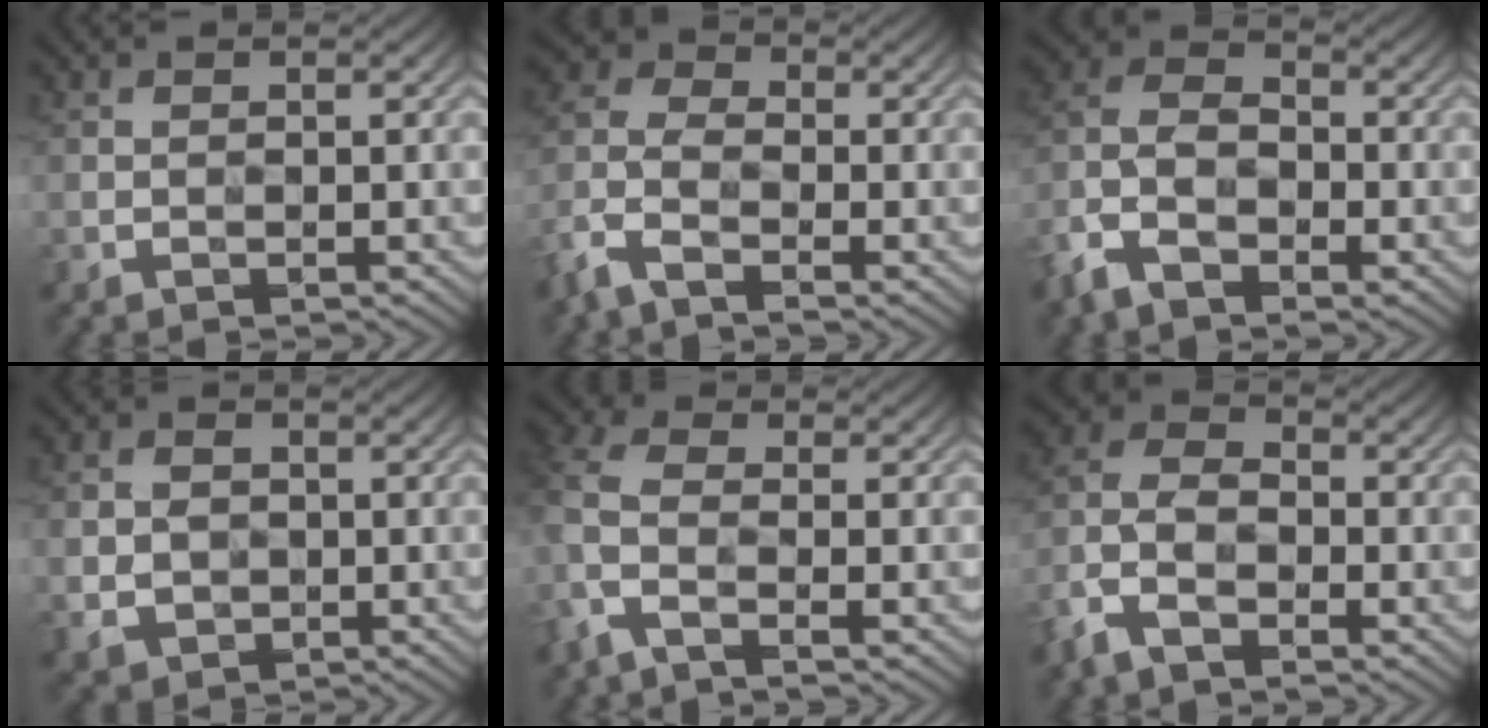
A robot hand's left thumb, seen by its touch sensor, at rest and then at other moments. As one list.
[{"total": 6.6, "force": [-3.9, 3.4, 4.1], "torque": [-0.107, -0.005, -0.097]}, {"total": 8.9, "force": [-5.0, 4.8, 5.5], "torque": [-0.130, -0.011, -0.113]}, {"total": 3.9, "force": [-0.5, 3.4, 1.8], "torque": [-0.043, -0.005, -0.012]}, {"total": 5.6, "force": [-1.9, 2.6, 4.6], "torque": [-0.125, 0.003, -0.058]}, {"total": 7.5, "force": [-4.2, 4.0, 4.7], "torque": [-0.119, -0.007, -0.100]}]